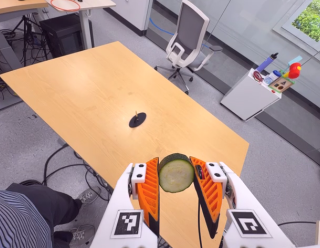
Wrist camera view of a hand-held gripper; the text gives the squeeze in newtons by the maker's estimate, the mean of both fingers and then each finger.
{"total": 9.5, "left": 8.7, "right": 10.3}